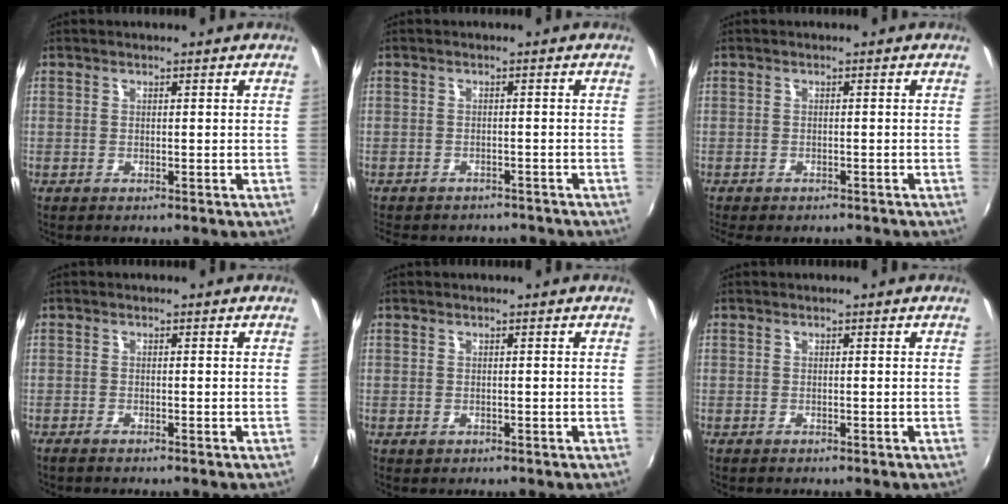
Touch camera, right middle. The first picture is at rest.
{"total": 6.7, "force": [-5.8, 2.5, 2.1], "torque": [-0.053, -0.014, -0.080]}
{"total": 3.6, "force": [-2.9, 1.5, 1.6], "torque": [-0.041, -0.017, -0.040]}
{"total": 1.1, "force": [-1.0, 0.2, 0.5], "torque": [-0.012, -0.004, -0.021]}
{"total": 0.5, "force": [-0.2, 0.5, 0.2], "torque": [0.000, -0.003, -0.003]}
{"total": 0.0}